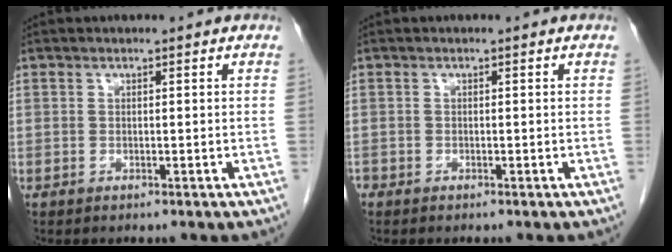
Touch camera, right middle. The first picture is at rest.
{"total": 0.7, "force": [-0.5, 0.4, 0.1], "torque": [-0.006, 0.001, -0.013]}